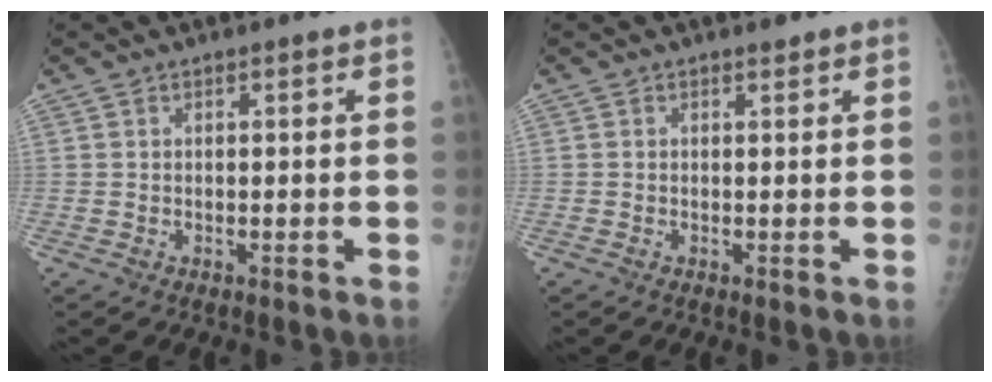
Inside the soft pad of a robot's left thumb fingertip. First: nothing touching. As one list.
[{"total": 0.0}]